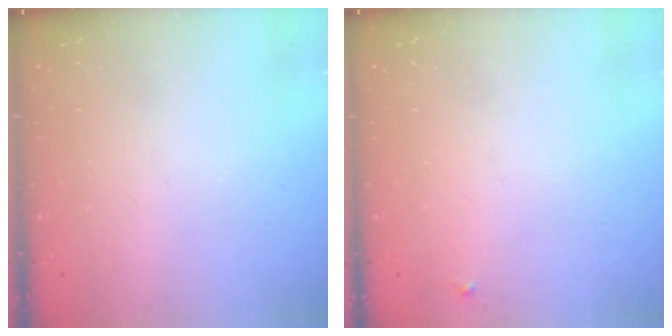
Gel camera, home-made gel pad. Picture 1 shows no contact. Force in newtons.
{"total": 3.3, "press": 3.3, "slide": 0.4}